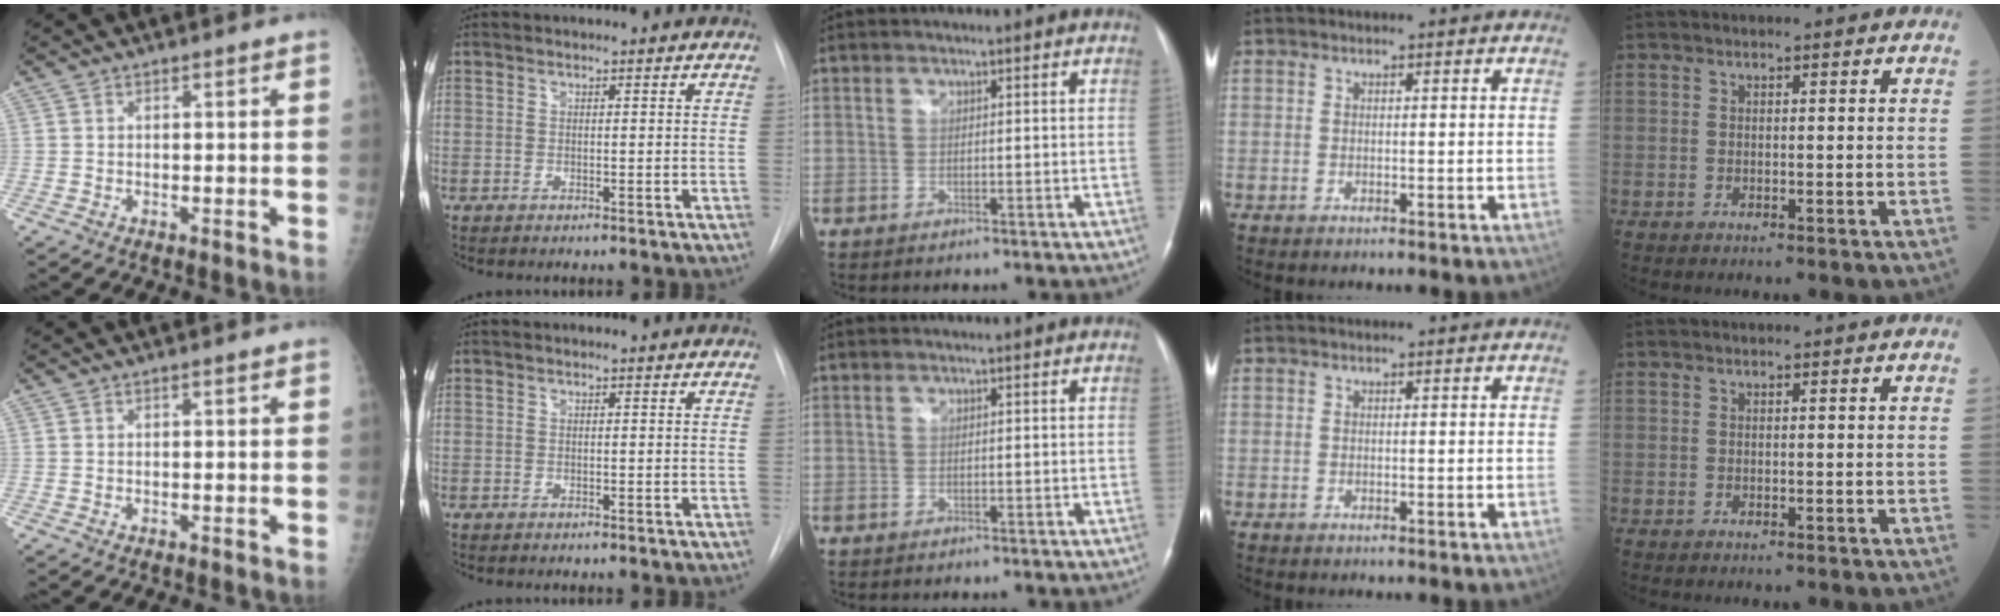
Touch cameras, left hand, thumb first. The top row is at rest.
{}